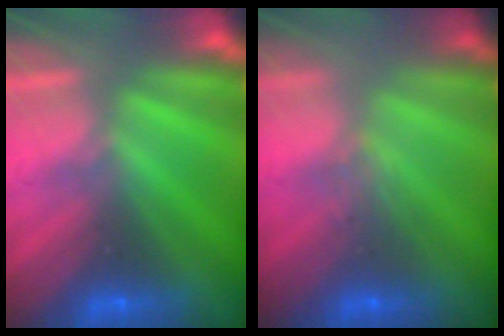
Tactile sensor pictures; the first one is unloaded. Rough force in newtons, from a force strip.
{"total": 2.9}